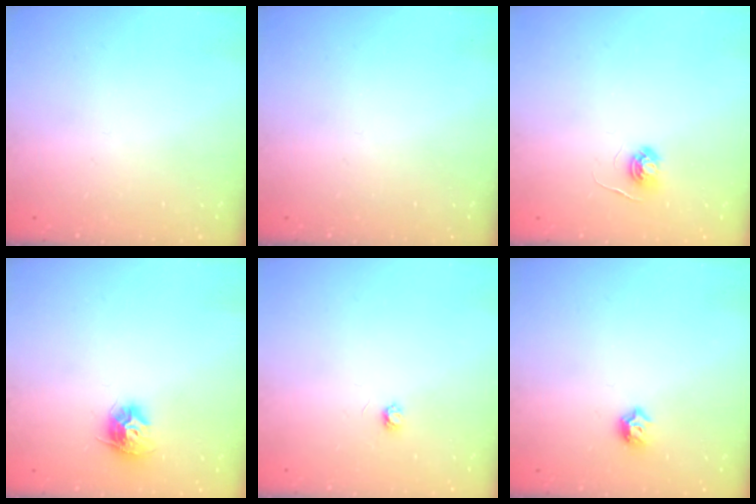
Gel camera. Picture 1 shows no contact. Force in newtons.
{"total": 0.0}
{"total": 4.0, "press": 4.0, "slide": 0.5}
{"total": 9.9, "press": 9.9, "slide": 0.5}
{"total": 2.9, "press": 2.9, "slide": 0.3}
{"total": 5.6, "press": 5.5, "slide": 0.9}